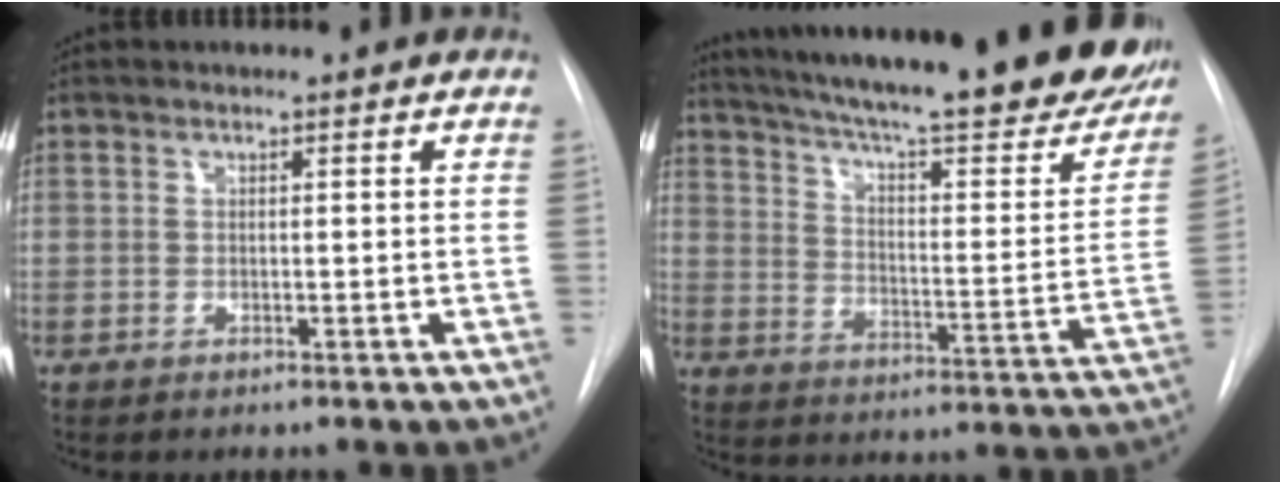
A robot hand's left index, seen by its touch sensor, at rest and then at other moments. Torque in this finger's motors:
{"motor_torque": [0.70, -0.54, 0.47, 0.15]}